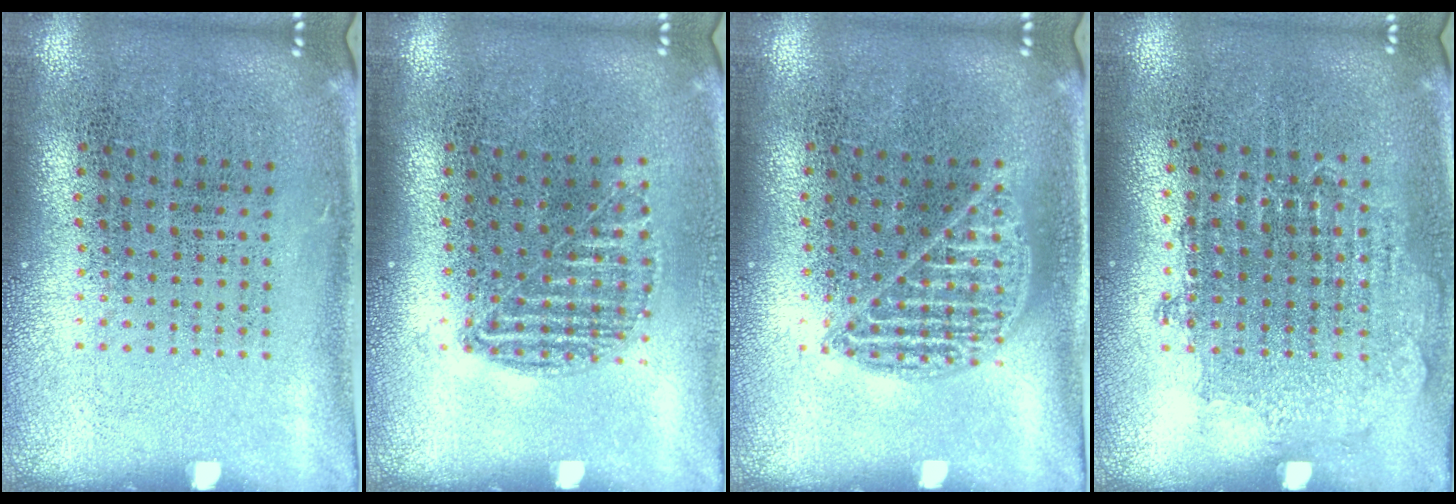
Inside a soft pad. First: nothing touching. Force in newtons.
{"total": 0.9, "press": 0.9, "slide": 0.4}
{"total": 0.9, "press": 0.9, "slide": 0.1}
{"total": 0.8, "press": 0.7, "slide": 0.2}